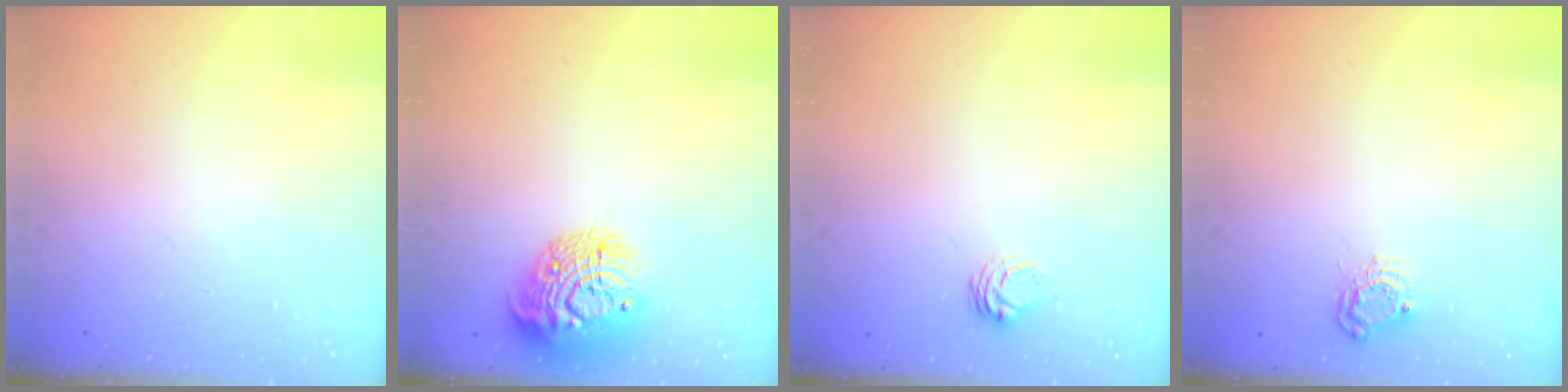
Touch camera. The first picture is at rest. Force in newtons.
{"total": 14.3, "press": 14.3, "slide": 0.7}
{"total": 4.4, "press": 4.3, "slide": 0.6}
{"total": 5.9, "press": 5.9, "slide": 0.4}